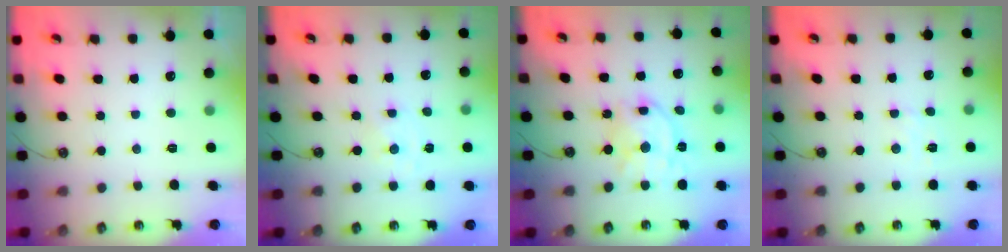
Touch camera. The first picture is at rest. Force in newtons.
{"total": 0.0}
{"total": 14.0, "press": 14.0, "slide": 0.9}
{"total": 2.9, "press": 2.9, "slide": 0.4}